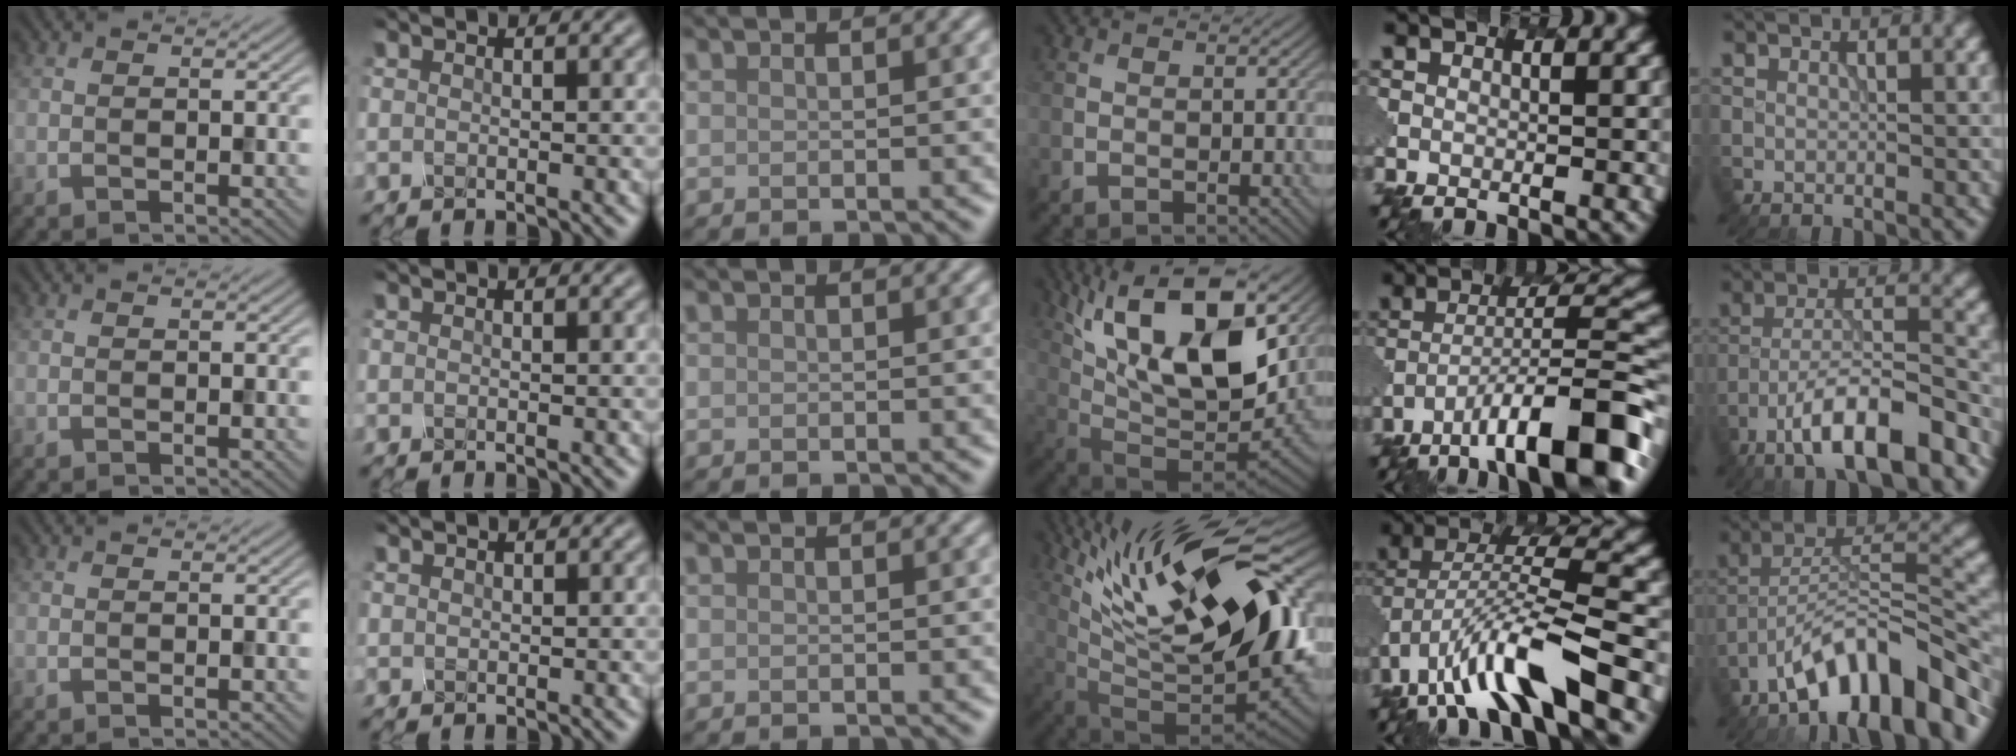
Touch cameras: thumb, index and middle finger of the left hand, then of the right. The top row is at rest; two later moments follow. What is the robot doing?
{"motion": "twist", "object": "rubiks cube"}